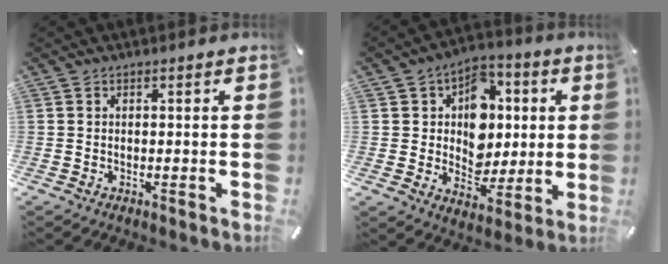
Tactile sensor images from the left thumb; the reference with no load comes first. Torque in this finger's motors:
{"motor_torque": [2.34, 2.28, 1.15, -0.14, 0.15]}